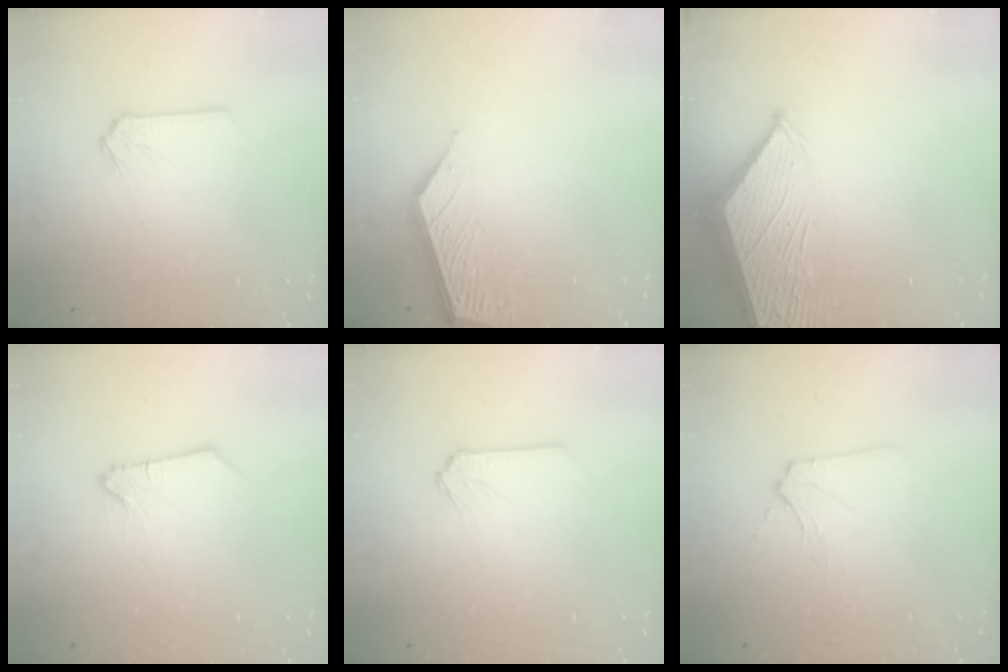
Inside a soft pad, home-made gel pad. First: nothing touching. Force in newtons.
{"total": 6.3, "press": 6.3, "slide": 0.6}
{"total": 3.6, "press": 3.6, "slide": 0.6}
{"total": 0.0}
{"total": 0.0}
{"total": 4.4, "press": 4.3, "slide": 0.5}